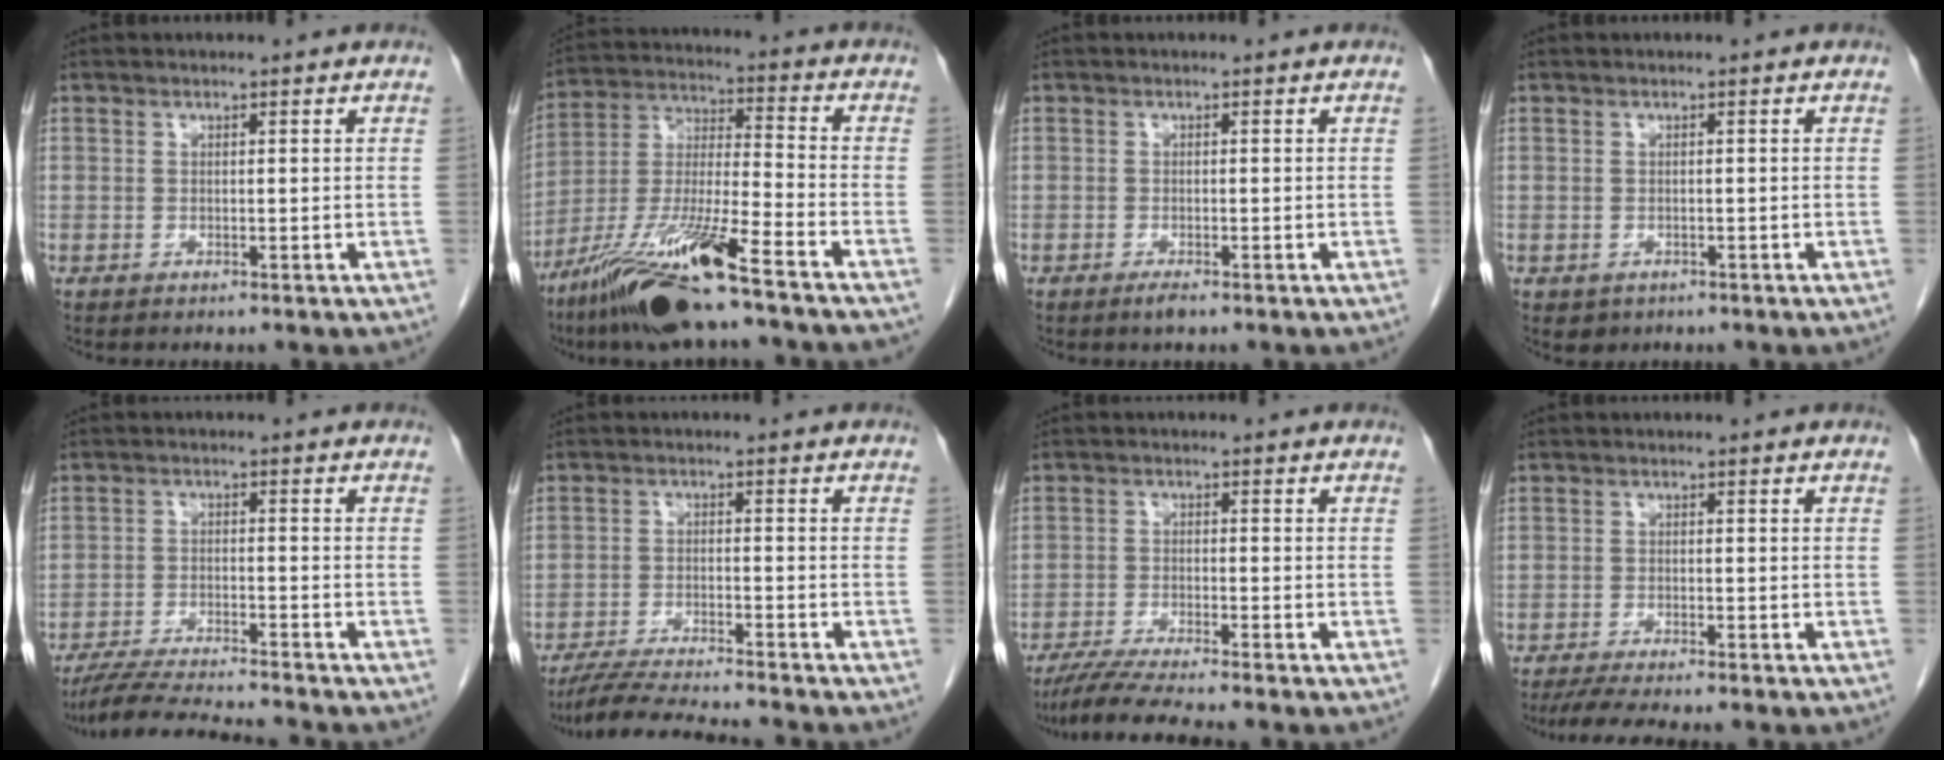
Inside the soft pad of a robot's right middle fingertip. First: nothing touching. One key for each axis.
{"total": 18.0, "fx": -12.7, "fy": 1.1, "fz": 12.7, "tx": -0.253, "ty": -0.035, "tz": -0.233}
{"total": 1.3, "fx": -0.9, "fy": 0.3, "fz": 0.8, "tx": -0.019, "ty": -0.002, "tz": -0.015}
{"total": 1.5, "fx": -0.8, "fy": 1.3, "fz": 0.4, "tx": -0.007, "ty": 0.002, "tz": -0.003}
{"total": 10.2, "fx": -9.5, "fy": -0.5, "fz": 3.7, "tx": -0.061, "ty": -0.014, "tz": -0.160}
{"total": 10.0, "fx": -9.2, "fy": -0.6, "fz": 3.9, "tx": -0.063, "ty": -0.016, "tz": -0.155}
{"total": 7.7, "fx": -6.7, "fy": -0.9, "fz": 3.7, "tx": -0.058, "ty": -0.024, "tz": -0.113}
{"total": 6.6, "fx": -5.7, "fy": 0.1, "fz": 3.4, "tx": -0.049, "ty": -0.017, "tz": -0.091}